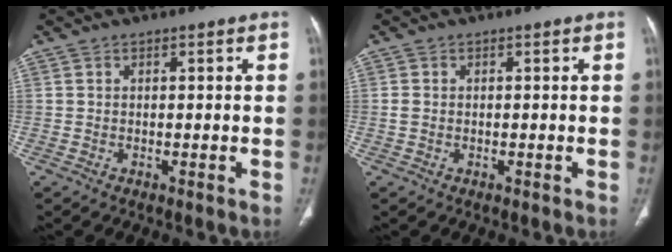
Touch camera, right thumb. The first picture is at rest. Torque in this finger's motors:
{"motor_torque": [0.03, 0.29, 0.01, 0.50, 0.07]}